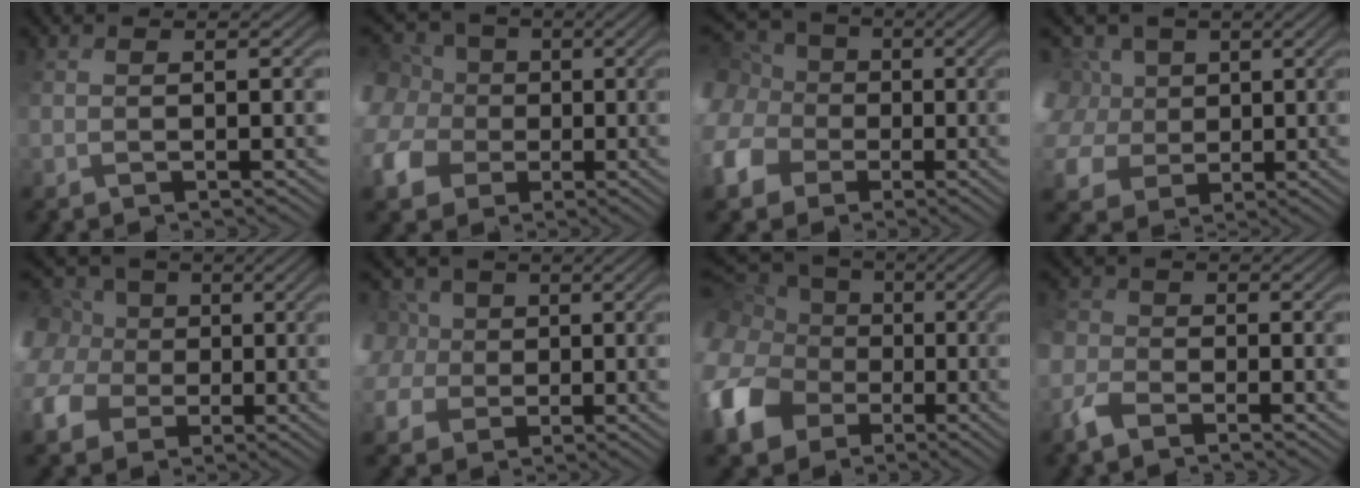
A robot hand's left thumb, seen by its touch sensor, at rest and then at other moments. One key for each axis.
{"total": 9.0, "fx": 1.4, "fy": 7.9, "fz": 4.1, "tx": -0.146, "ty": 0.022, "tz": 0.025}
{"total": 12.9, "fx": 1.6, "fy": 11.4, "fz": 5.8, "tx": -0.204, "ty": 0.015, "tz": 0.009}
{"total": 14.8, "fx": 4.4, "fy": 12.0, "fz": 7.5, "tx": -0.225, "ty": 0.033, "tz": 0.061}
{"total": 8.1, "fx": 1.4, "fy": 7.0, "fz": 3.8, "tx": -0.136, "ty": 0.024, "tz": 0.026}
{"total": 7.6, "fx": 1.7, "fy": 6.7, "fz": 3.1, "tx": -0.118, "ty": 0.020, "tz": 0.011}
{"total": 15.0, "fx": 0.3, "fy": 12.8, "fz": 7.8, "tx": -0.246, "ty": -0.020, "tz": 0.018}
{"total": 3.1, "fx": -1.9, "fy": 1.8, "fz": 1.8, "tx": -0.048, "ty": 0.007, "tz": -0.049}